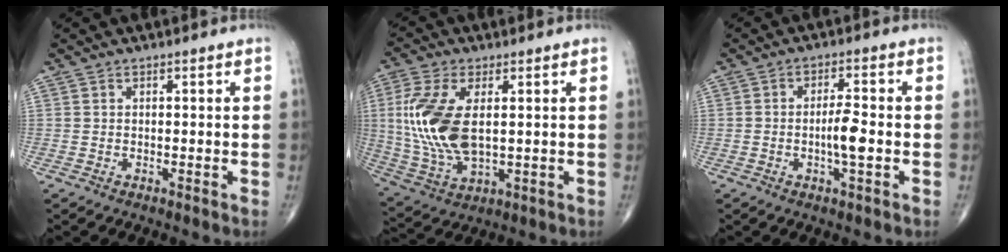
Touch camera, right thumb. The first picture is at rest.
{"total": 15.0, "force": [1.7, 7.7, 12.8], "torque": [-0.283, -0.011, 0.042]}
{"total": 5.3, "force": [-1.0, 1.4, 5.0], "torque": [-0.090, 0.006, -0.020]}